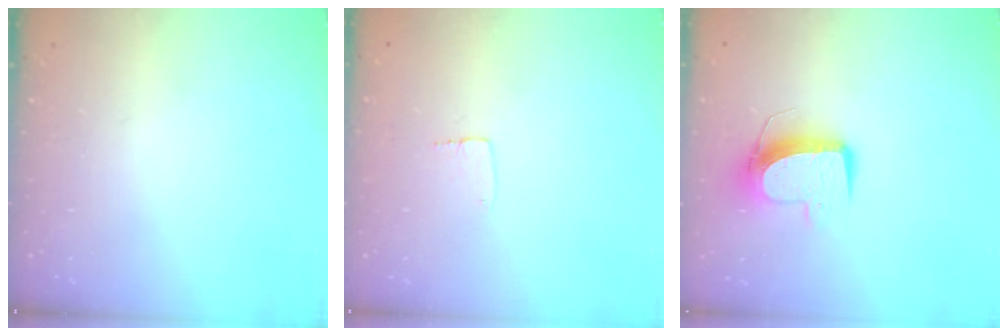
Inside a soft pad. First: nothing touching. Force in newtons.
{"total": 2.7, "press": 2.7, "slide": 0.1}
{"total": 9.5, "press": 9.5, "slide": 0.9}